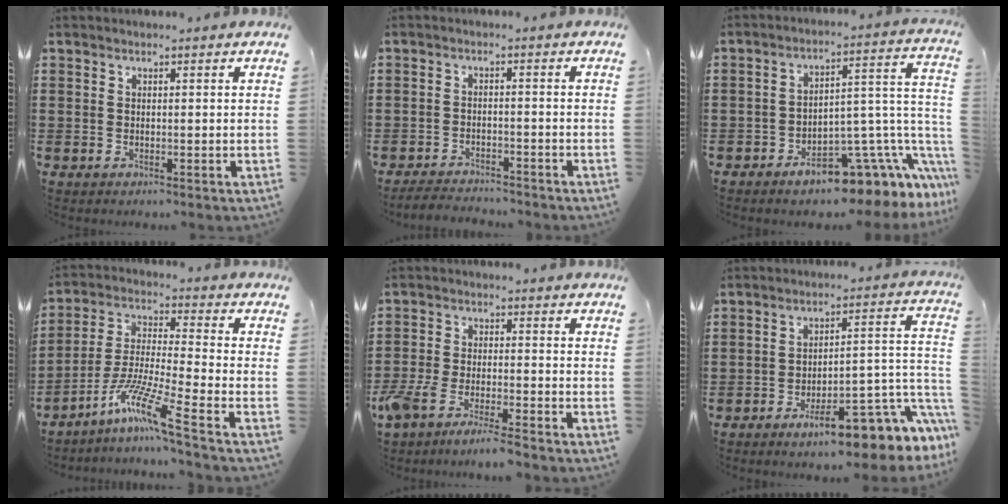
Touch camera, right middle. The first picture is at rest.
{"total": 2.9, "force": [-2.9, 0.3, 0.1], "torque": [-0.008, -0.002, -0.061]}
{"total": 8.6, "force": [-4.9, 4.0, 5.9], "torque": [-0.078, -0.017, -0.081]}
{"total": 9.4, "force": [-6.6, 0.0, 6.8], "torque": [-0.146, -0.018, -0.131]}
{"total": 5.4, "force": [-4.9, 0.0, 2.3], "torque": [-0.064, -0.016, -0.099]}
{"total": 10.6, "force": [-6.5, 3.0, 7.9], "torque": [-0.094, -0.008, -0.114]}